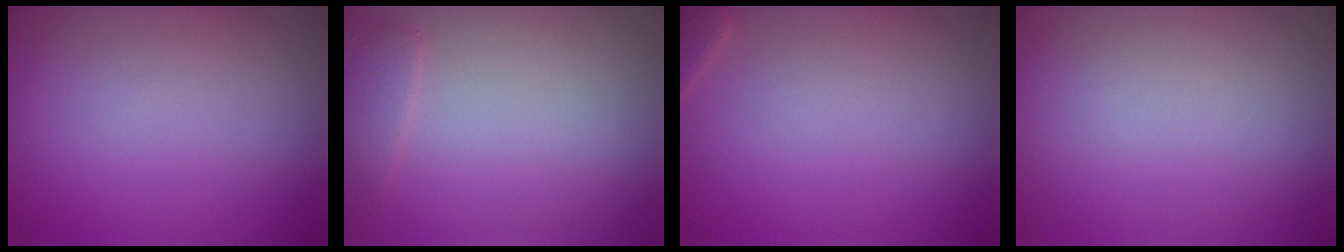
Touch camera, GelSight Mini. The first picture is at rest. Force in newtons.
{"total": 1.5, "press": 1.4, "slide": 0.1}
{"total": 1.2, "press": 1.2, "slide": 0.1}
{"total": 0.0}